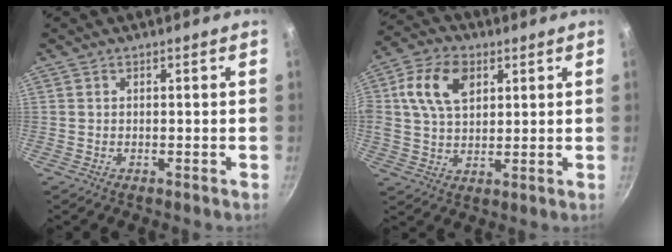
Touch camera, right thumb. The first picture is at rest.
{"total": 11.2, "force": [3.5, 7.3, 7.7], "torque": [-0.134, 0.005, 0.056]}